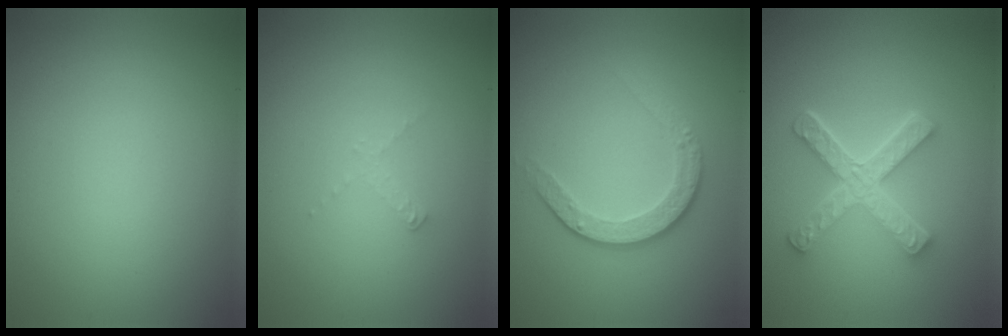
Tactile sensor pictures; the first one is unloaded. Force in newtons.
{"total": 0.8, "press": 0.8, "slide": 0.1}
{"total": 3.5, "press": 2.7, "slide": 2.3}
{"total": 5.1, "press": 3.9, "slide": 3.3}